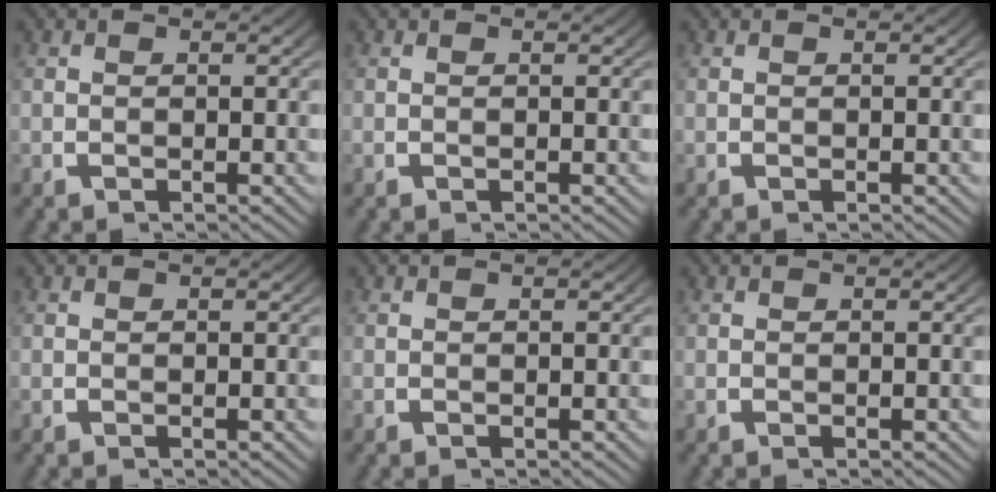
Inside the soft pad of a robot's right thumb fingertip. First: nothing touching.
{"total": 0.0}
{"total": 0.0}
{"total": 0.0}
{"total": 0.0}
{"total": 0.0}